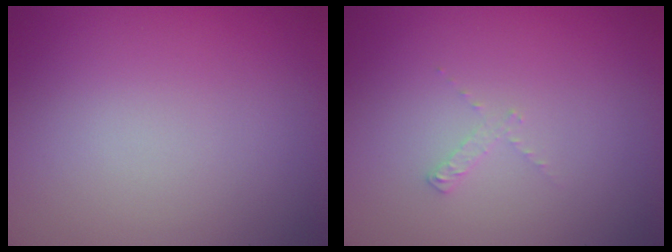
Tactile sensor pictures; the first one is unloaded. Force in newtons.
{"total": 0.8, "press": 0.8, "slide": 0.1}